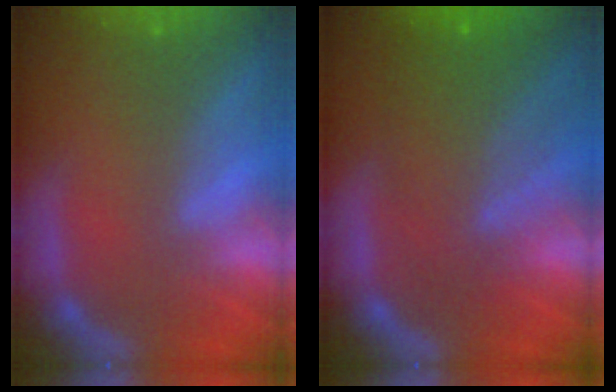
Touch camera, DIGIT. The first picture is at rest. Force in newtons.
{"total": 7.6}